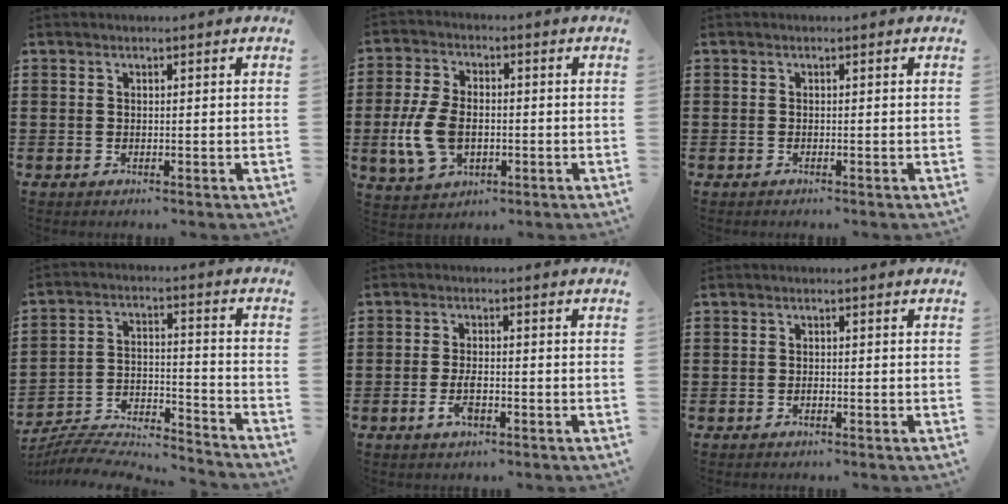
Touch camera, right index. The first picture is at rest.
{"total": 8.1, "force": [-1.4, 5.0, 6.2], "torque": [-0.158, -0.003, -0.033]}
{"total": 0.0}
{"total": 5.9, "force": [-5.8, 0.8, 0.9], "torque": [-0.016, 0.001, -0.117]}
{"total": 3.6, "force": [-1.4, 1.2, 3.1], "torque": [-0.069, -0.005, -0.028]}
{"total": 0.7, "force": [-0.4, 0.2, 0.5], "torque": [-0.012, -0.007, -0.006]}